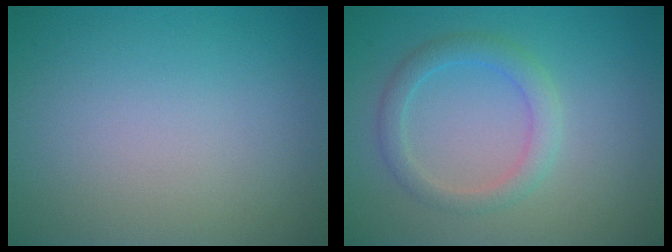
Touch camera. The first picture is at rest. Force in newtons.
{"total": 2.6, "press": 2.6, "slide": 0.4}